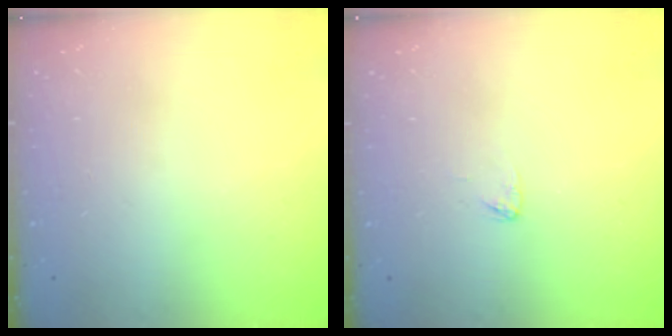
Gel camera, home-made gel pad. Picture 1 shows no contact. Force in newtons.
{"total": 2.9, "press": 2.9, "slide": 0.1}